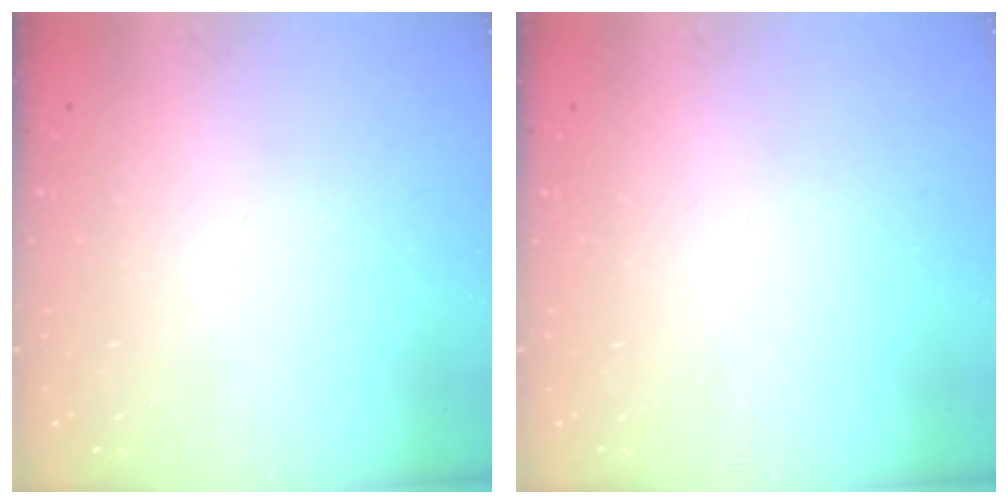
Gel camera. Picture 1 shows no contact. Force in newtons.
{"total": 0.0}